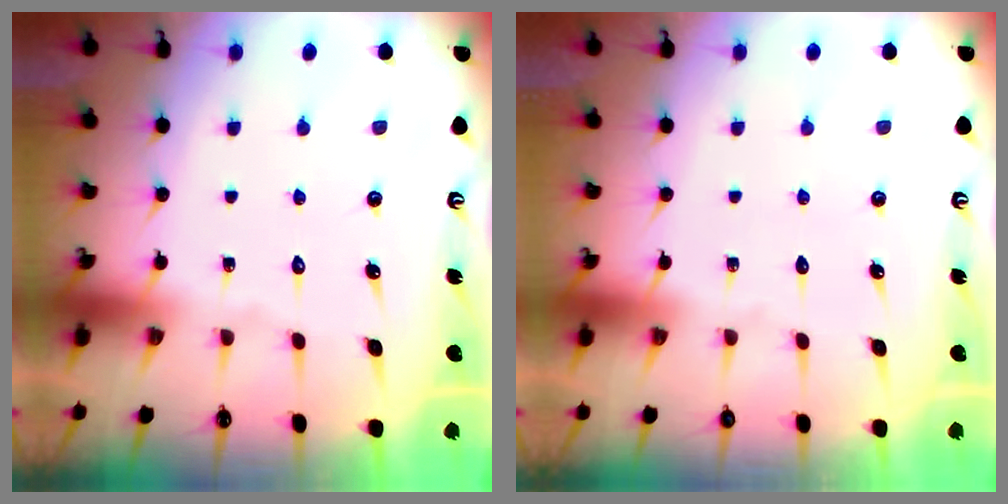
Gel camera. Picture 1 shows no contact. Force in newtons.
{"total": 0.0}